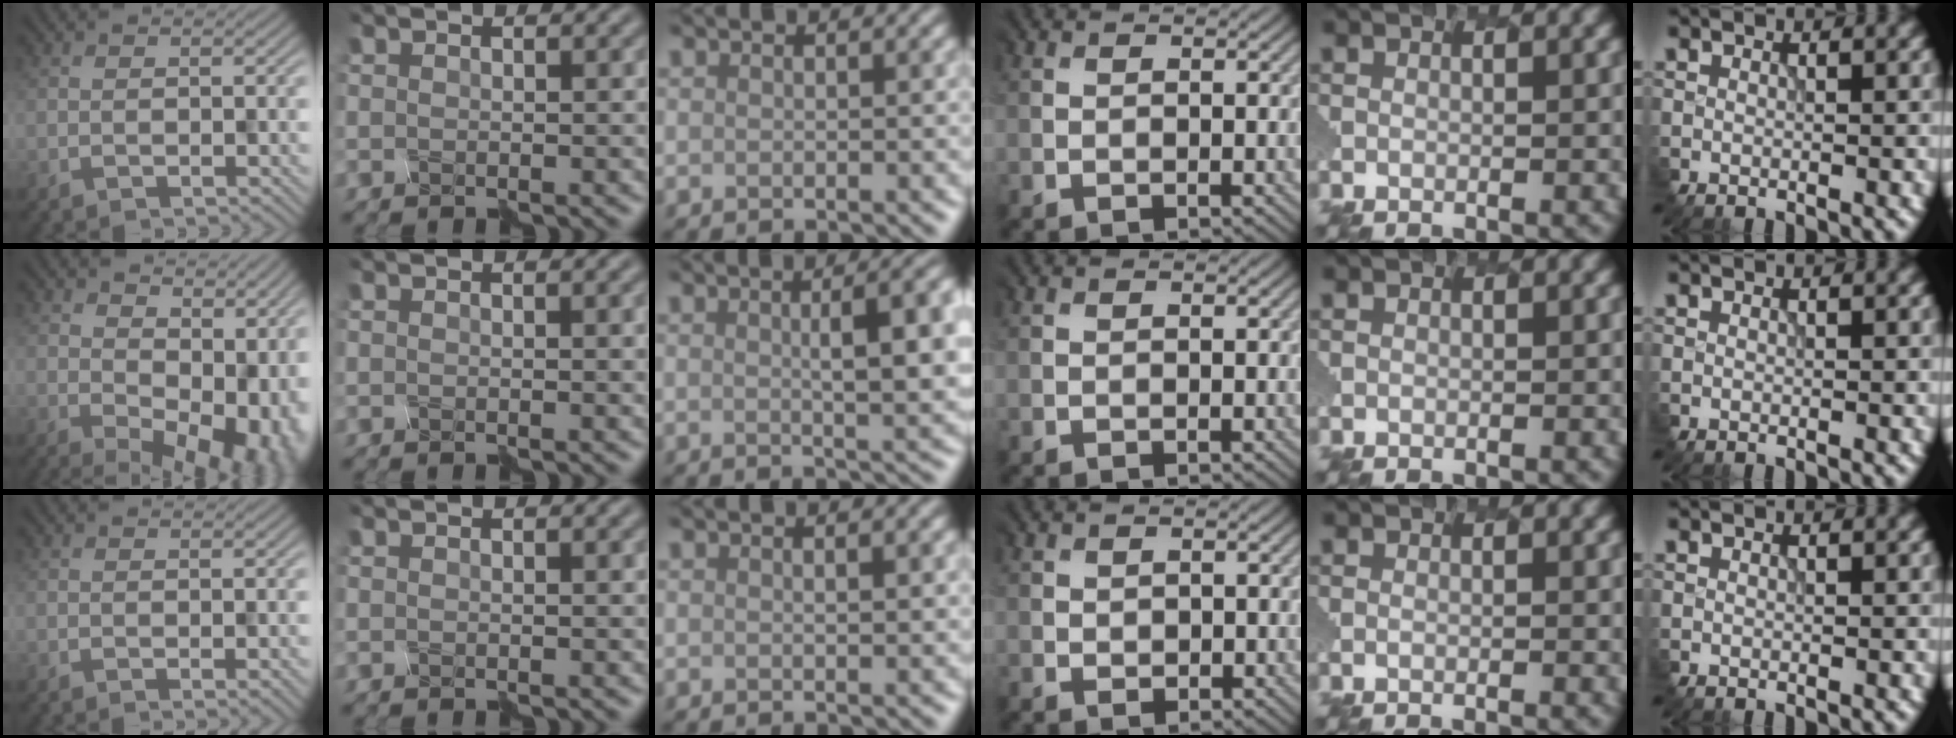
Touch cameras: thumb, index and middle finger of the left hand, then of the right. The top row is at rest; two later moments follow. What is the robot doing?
{"motion": "disassemble", "object": "spray bottle"}